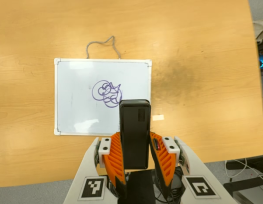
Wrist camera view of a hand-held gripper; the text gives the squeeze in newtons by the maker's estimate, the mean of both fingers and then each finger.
{"total": 3.9, "left": 2.5, "right": 5.2}